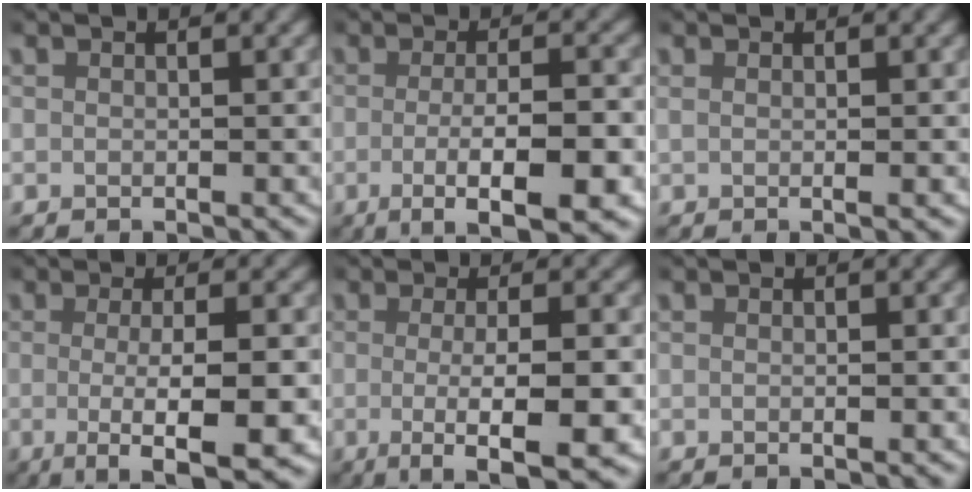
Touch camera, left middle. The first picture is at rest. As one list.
[{"total": 7.5, "force": [-4.1, 1.5, 6.1], "torque": [-0.100, -0.022, -0.051]}, {"total": 0.8, "force": [0.3, -0.2, 0.7], "torque": [-0.012, -0.001, 0.006]}, {"total": 7.1, "force": [-3.7, 1.2, 6.0], "torque": [-0.104, -0.026, -0.043]}, {"total": 7.0, "force": [-3.7, 1.0, 5.8], "torque": [-0.101, -0.026, -0.044]}, {"total": 0.0}]